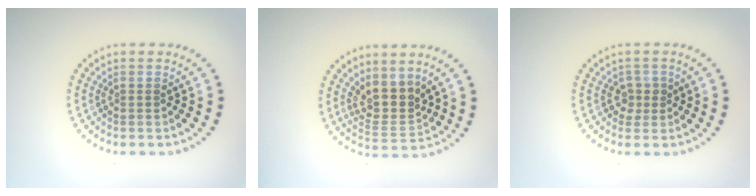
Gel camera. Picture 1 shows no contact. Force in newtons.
{"total": 3.5, "press": 2.9, "slide": 2.1}
{"total": 1.3, "press": 1.2, "slide": 0.6}